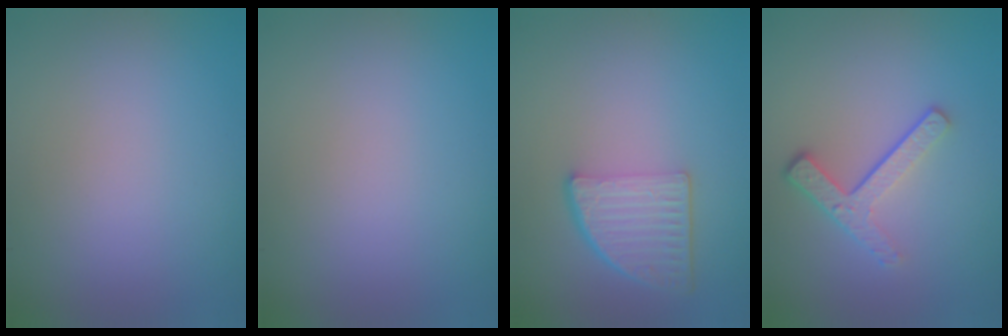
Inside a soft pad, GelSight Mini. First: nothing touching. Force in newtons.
{"total": 0.0}
{"total": 4.5, "press": 3.3, "slide": 3.1}
{"total": 3.6, "press": 2.6, "slide": 2.5}